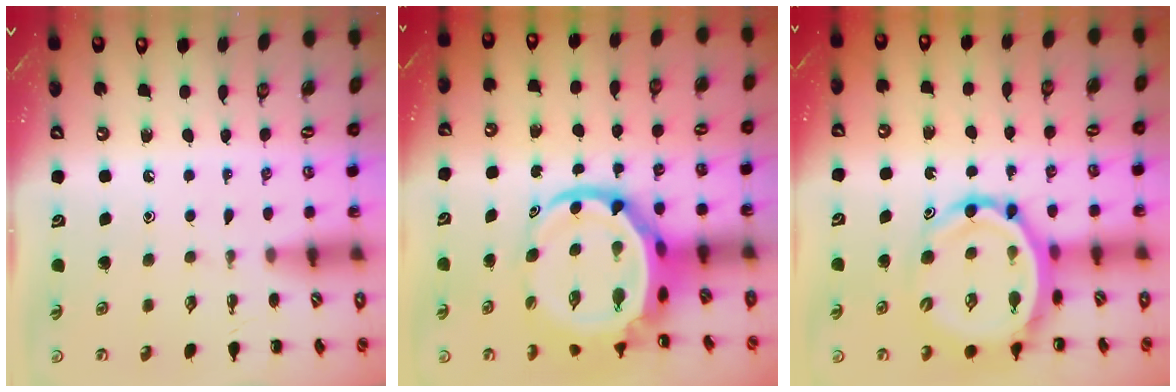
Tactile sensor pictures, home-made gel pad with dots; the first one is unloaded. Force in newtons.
{"total": 9.1, "press": 8.8, "slide": 2.5}
{"total": 13.0, "press": 12.3, "slide": 4.3}